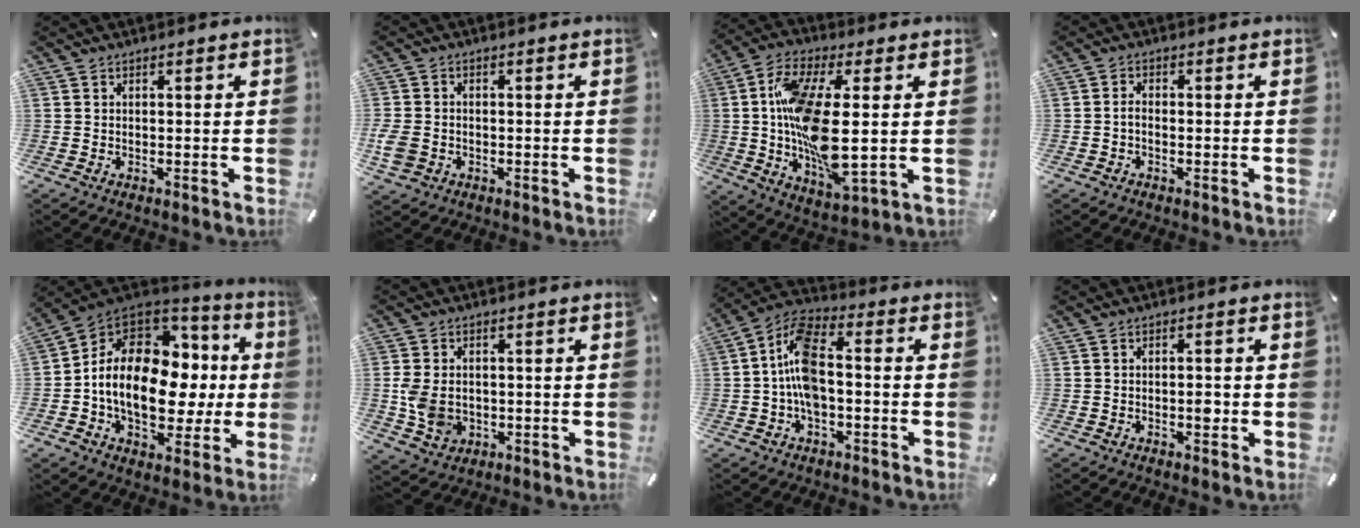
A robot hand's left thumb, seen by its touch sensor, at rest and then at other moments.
{"total": 4.4, "force": [-1.2, 3.6, 2.3], "torque": [-0.057, 0.001, -0.023]}
{"total": 18.3, "force": [0.7, 6.8, 17.0], "torque": [-0.344, -0.015, 0.012]}
{"total": 1.7, "force": [-0.7, 0.8, 1.3], "torque": [-0.025, 0.005, -0.014]}
{"total": 18.0, "force": [-1.7, 12.5, 12.9], "torque": [-0.246, 0.000, -0.027]}
{"total": 7.1, "force": [-0.6, 5.8, 4.1], "torque": [-0.084, 0.001, -0.012]}
{"total": 10.5, "force": [-2.1, 5.6, 8.6], "torque": [-0.181, 0.016, -0.039]}
{"total": 2.2, "force": [-0.6, 1.1, 1.8], "torque": [-0.031, 0.004, -0.011]}